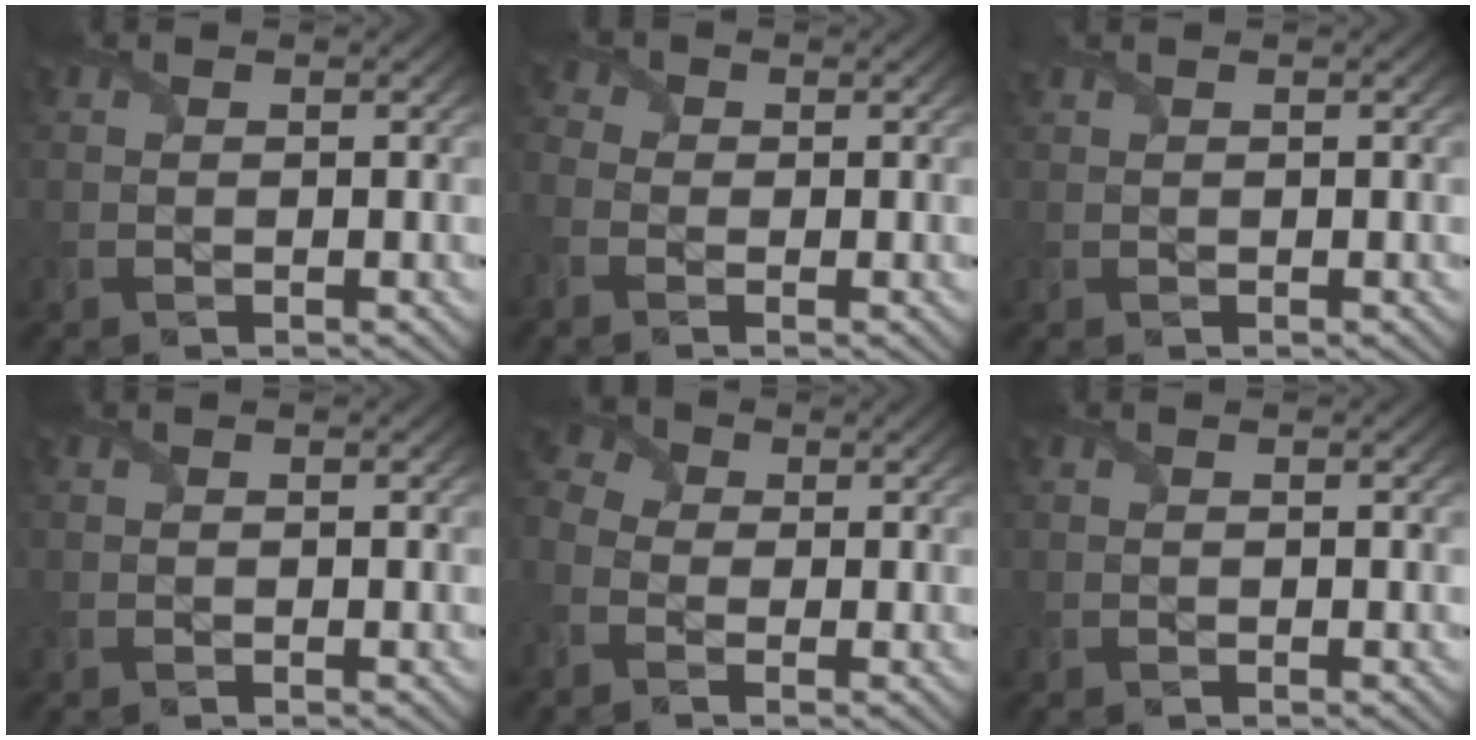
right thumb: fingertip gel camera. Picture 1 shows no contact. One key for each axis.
{"total": 3.1, "fx": -1.1, "fy": 2.5, "fz": 1.5, "tx": -0.052, "ty": 0.000, "tz": -0.028}
{"total": 0.7, "fx": 0.6, "fy": 0.0, "fz": 0.2, "tx": -0.009, "ty": 0.005, "tz": 0.017}
{"total": 0.0}
{"total": 5.0, "fx": -1.6, "fy": 3.7, "fz": 3.0, "tx": -0.093, "ty": -0.002, "tz": -0.044}
{"total": 0.0}